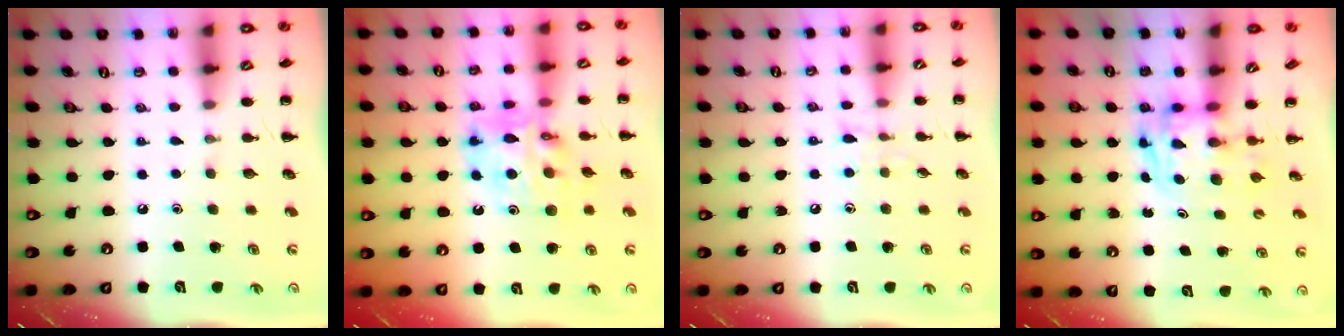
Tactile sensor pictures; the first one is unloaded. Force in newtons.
{"total": 12.0, "press": 11.6, "slide": 3.2}
{"total": 6.1, "press": 5.7, "slide": 2.1}
{"total": 2.9, "press": 2.9, "slide": 0.5}